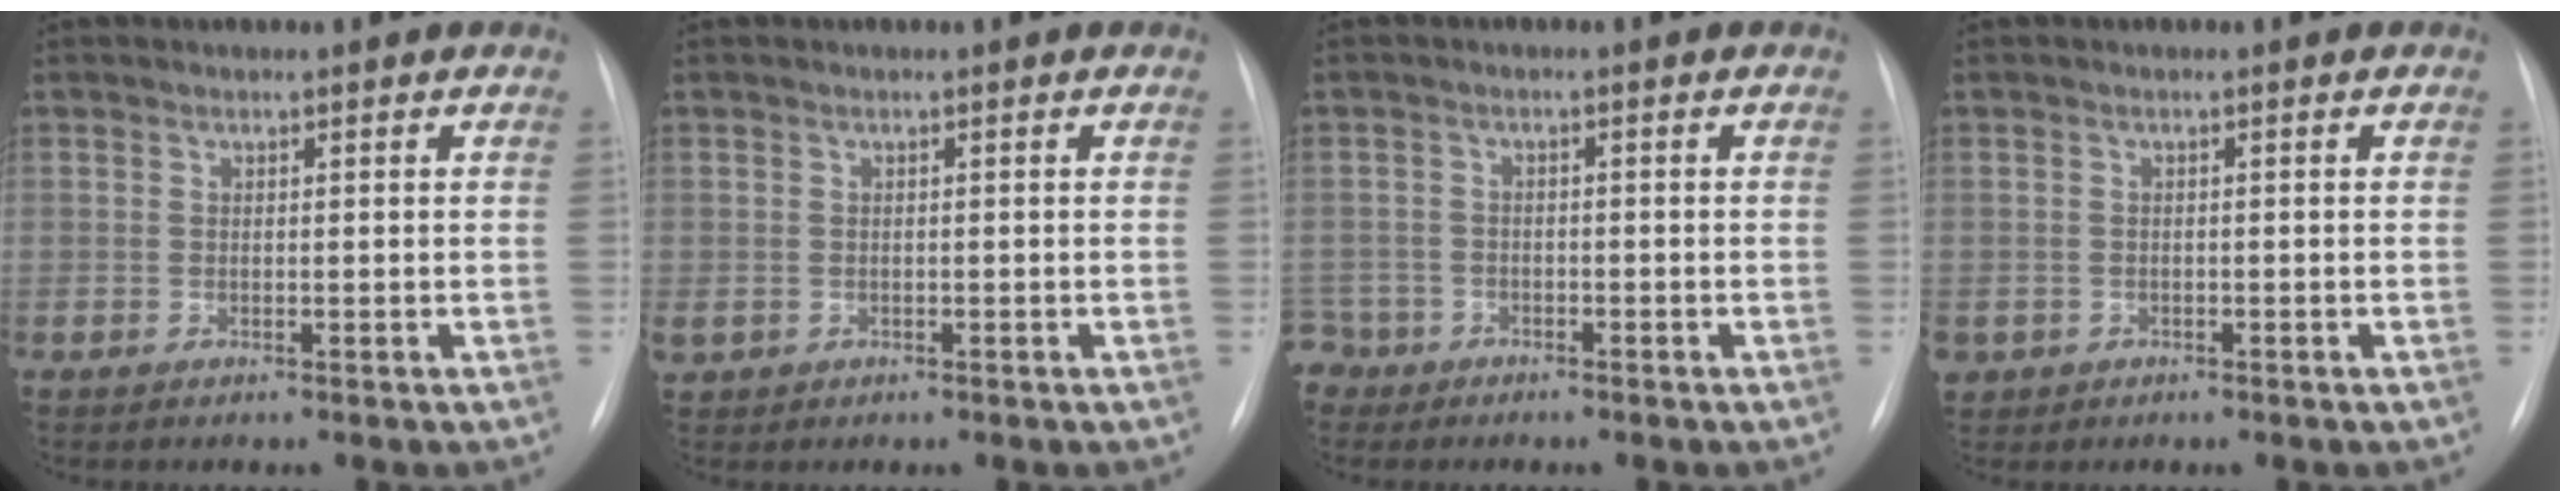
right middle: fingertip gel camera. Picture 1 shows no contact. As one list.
[{"total": 1.9, "force": [-0.4, 1.6, 0.8], "torque": [-0.018, 0.007, 0.006]}, {"total": 4.3, "force": [-3.1, 2.9, -0.6], "torque": [0.014, 0.006, -0.061]}, {"total": 2.5, "force": [-1.1, 2.2, 0.5], "torque": [-0.006, 0.002, -0.013]}]